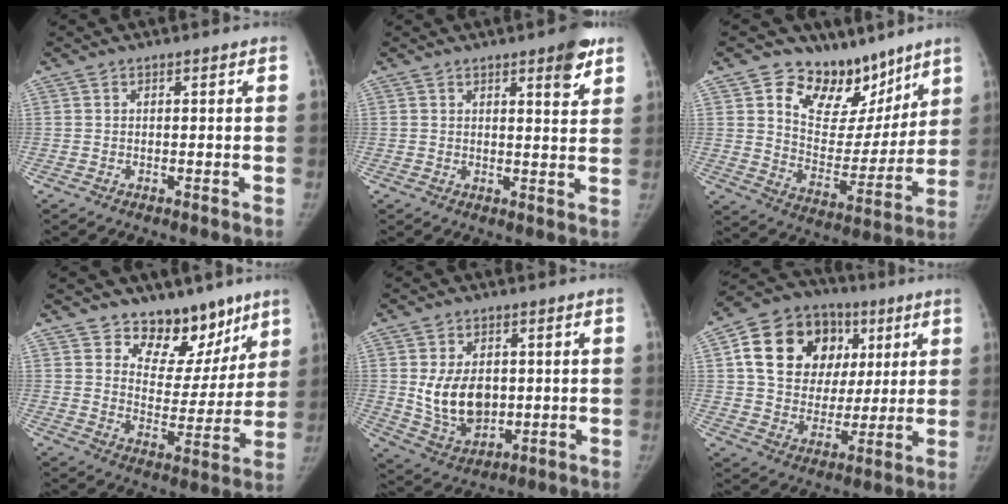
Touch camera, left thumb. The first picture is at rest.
{"total": 5.6, "force": [3.5, 1.4, 4.1], "torque": [-0.042, -0.019, 0.042]}
{"total": 16.6, "force": [11.1, 10.6, 6.5], "torque": [-0.032, -0.064, 0.184]}
{"total": 13.5, "force": [9.5, 8.2, 4.9], "torque": [-0.003, -0.056, 0.150]}
{"total": 11.4, "force": [0.9, 7.9, 8.1], "torque": [-0.112, -0.017, 0.034]}
{"total": 20.9, "force": [6.2, 16.3, 11.6], "torque": [-0.167, 0.016, 0.109]}